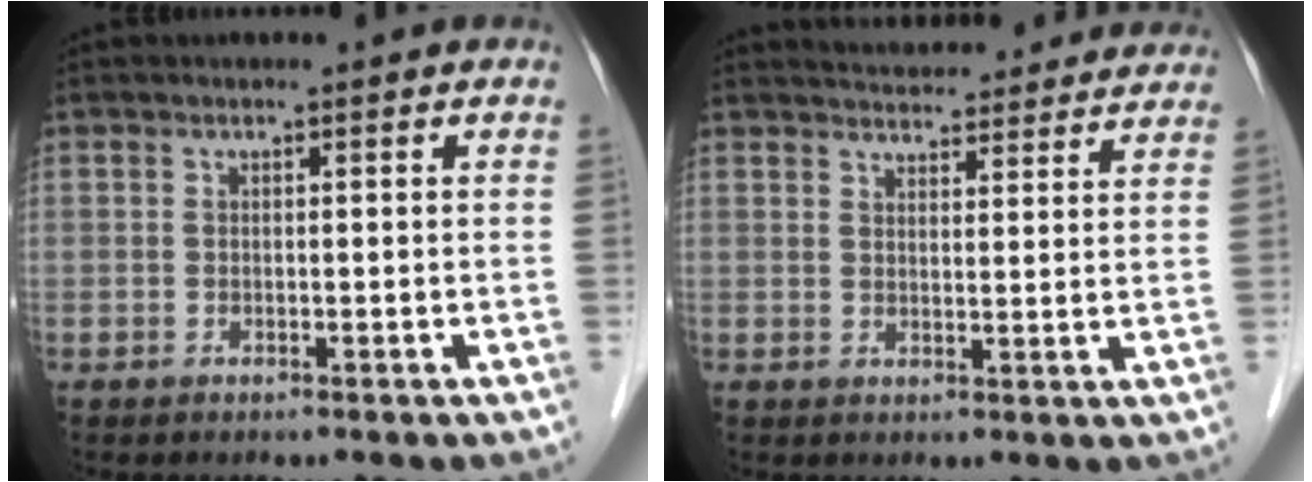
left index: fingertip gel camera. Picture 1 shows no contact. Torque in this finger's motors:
{"motor_torque": [1.01, -1.13, 0.21, 0.05]}